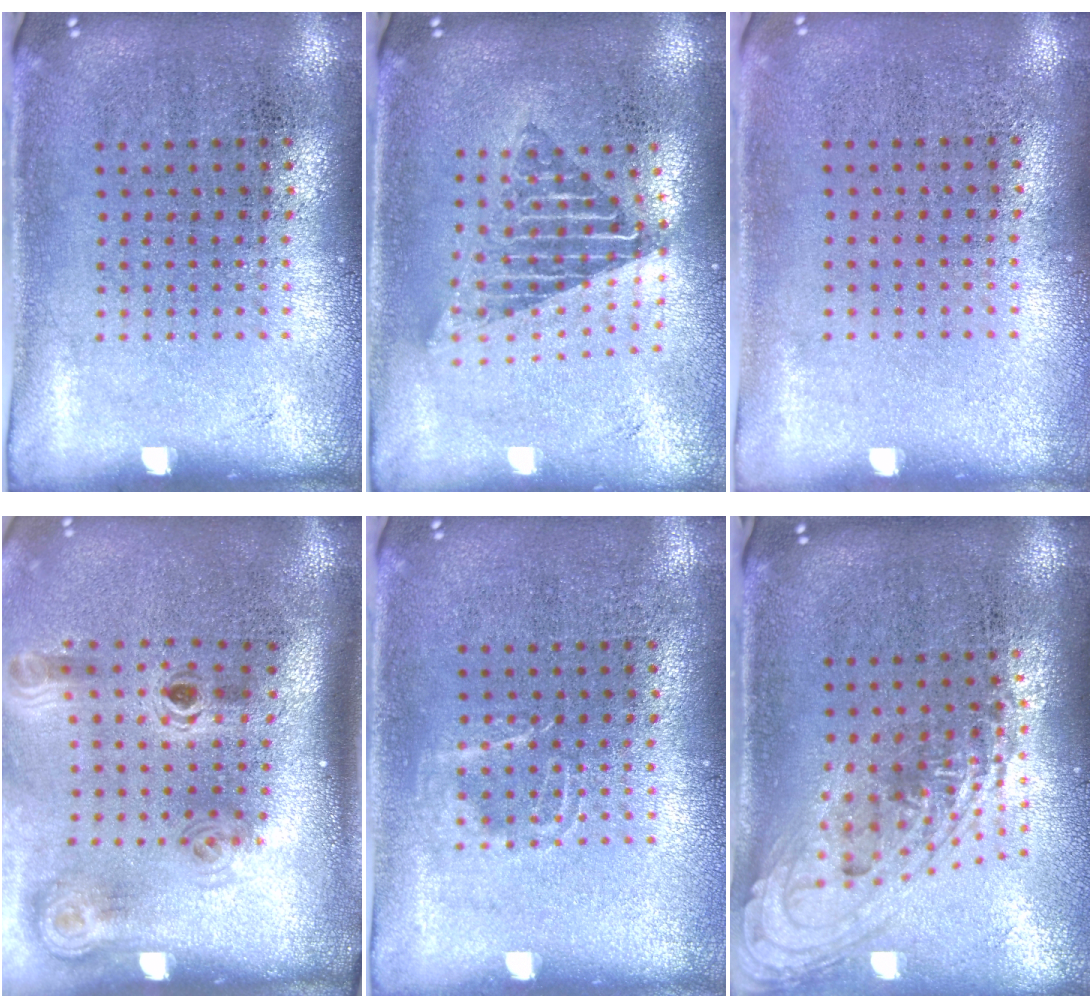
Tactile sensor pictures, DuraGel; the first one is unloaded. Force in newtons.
{"total": 1.7, "press": 1.3, "slide": 1.1}
{"total": 0.0}
{"total": 2.1, "press": 1.4, "slide": 1.5}
{"total": 1.1, "press": 1.0, "slide": 0.3}
{"total": 1.7, "press": 1.3, "slide": 1.0}